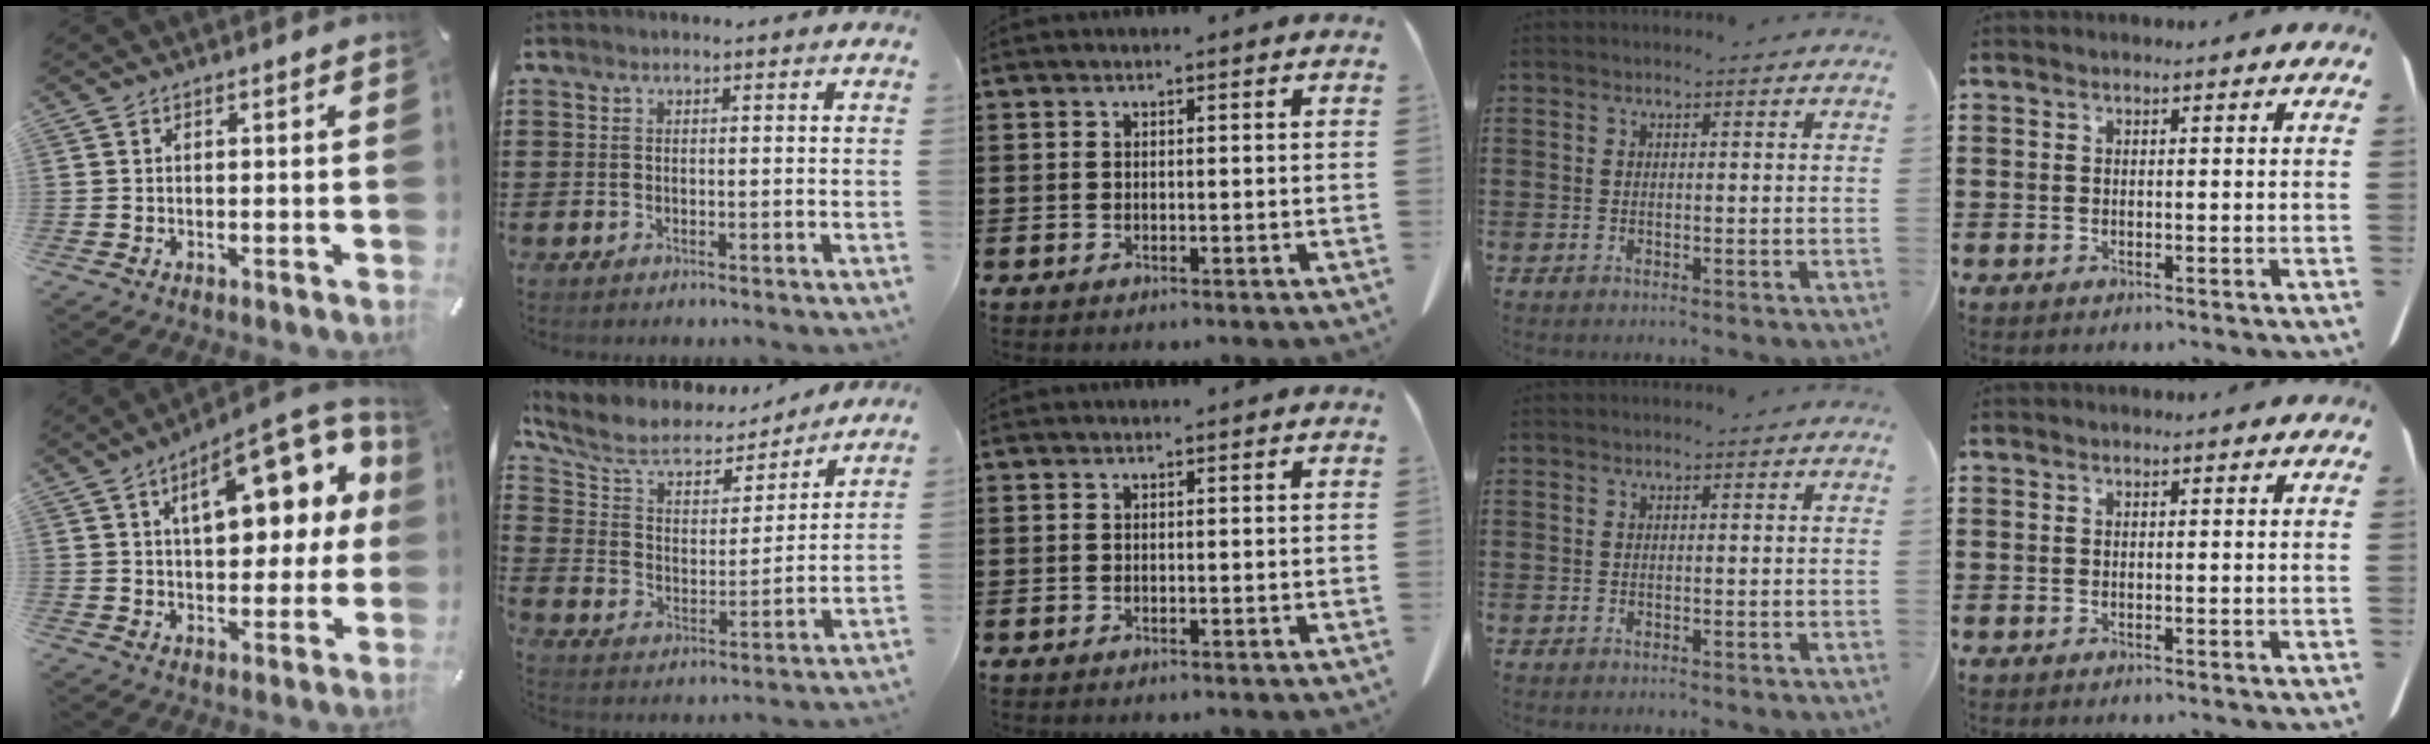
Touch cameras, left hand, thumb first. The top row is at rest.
{"thumb": {"total": 20.1, "force": [7.2, 9.8, 16.0], "torque": [-0.207, -0.027, 0.111]}, "index": {"total": 7.5, "force": [6.1, 2.9, 3.2], "torque": [-0.094, -0.034, 0.103]}}